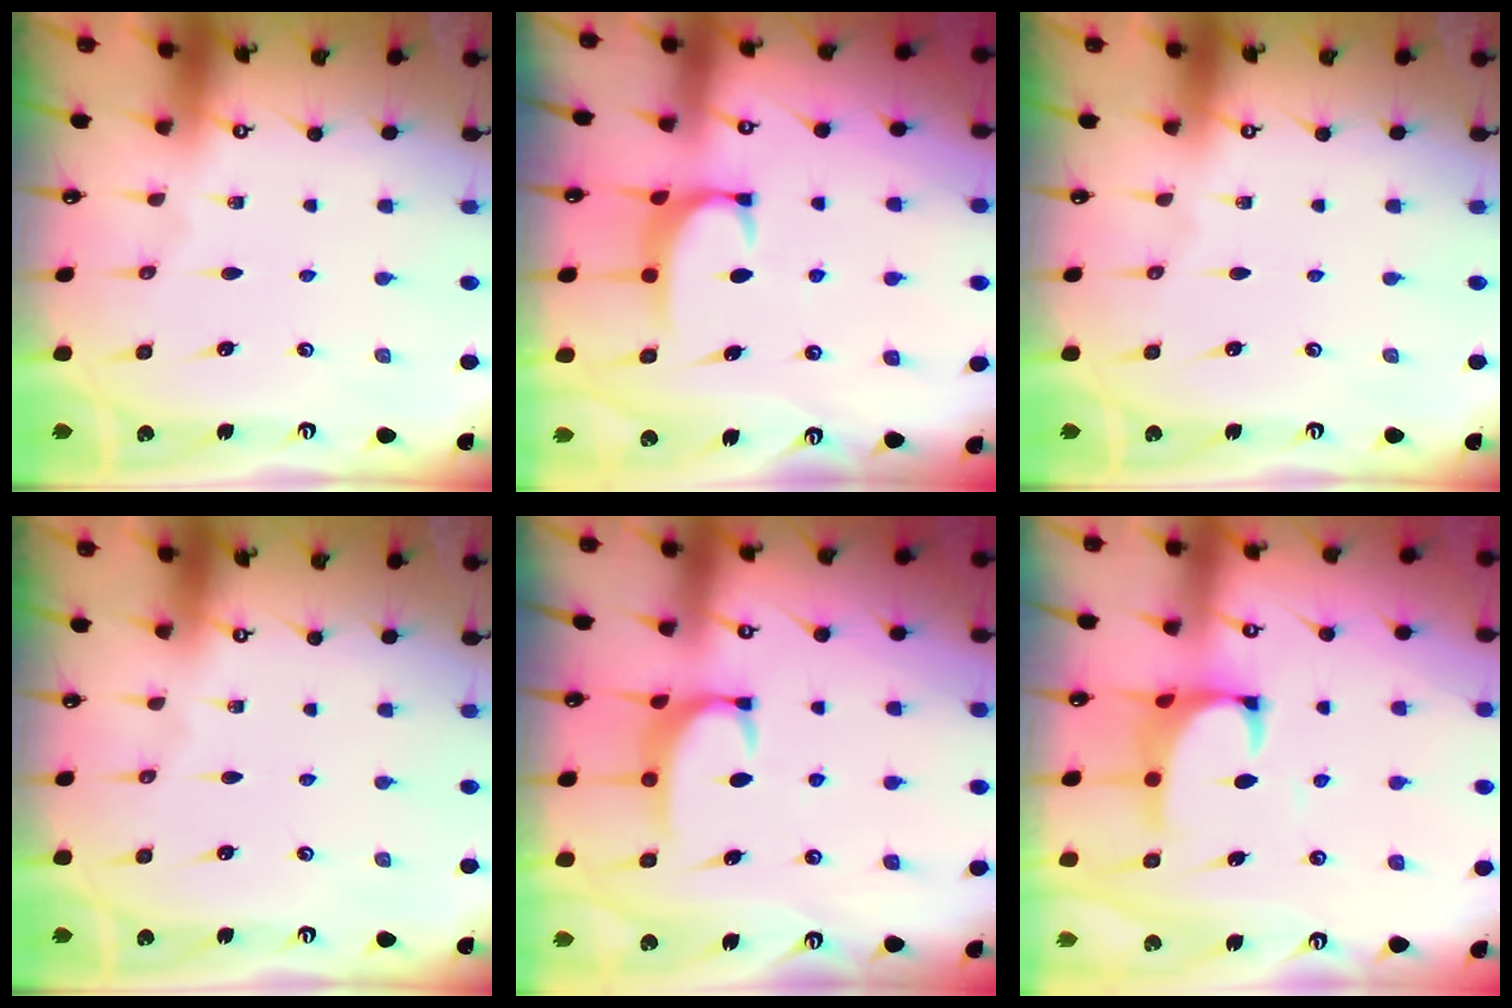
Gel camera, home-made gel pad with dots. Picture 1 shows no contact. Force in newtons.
{"total": 2.0, "press": 1.9, "slide": 0.5}
{"total": 0.0}
{"total": 0.0}
{"total": 2.8, "press": 2.8, "slide": 0.4}
{"total": 1.8, "press": 1.7, "slide": 0.8}